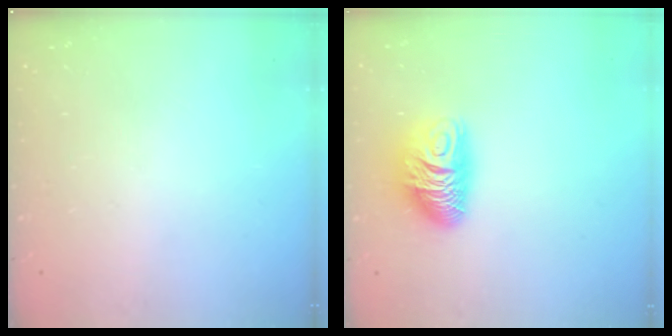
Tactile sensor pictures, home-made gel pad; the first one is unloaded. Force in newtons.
{"total": 10.6, "press": 10.6, "slide": 0.9}